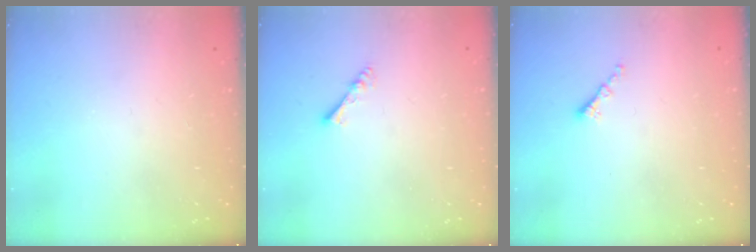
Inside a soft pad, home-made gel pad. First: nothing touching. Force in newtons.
{"total": 2.7, "press": 2.7, "slide": 0.4}
{"total": 1.3, "press": 1.2, "slide": 0.5}